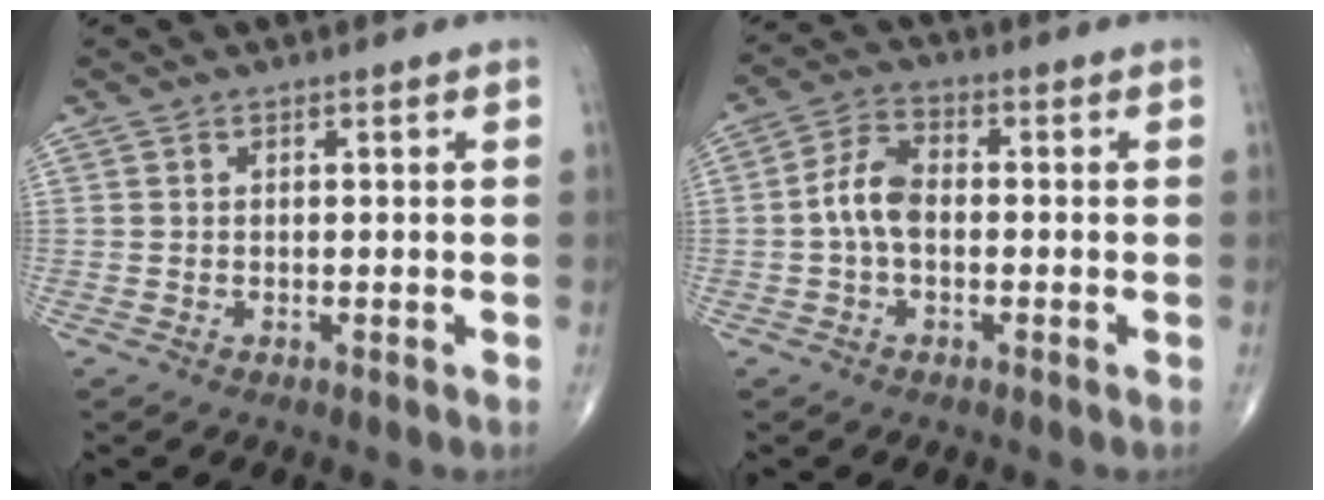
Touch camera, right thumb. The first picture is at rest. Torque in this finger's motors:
{"motor_torque": [0.80, 0.86, 1.10, 0.07, 0.05]}